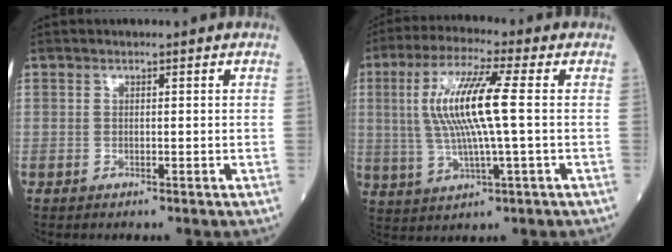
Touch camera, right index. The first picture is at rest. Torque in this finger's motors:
{"motor_torque": [0.78, 0.29, 0.48, 0.21]}